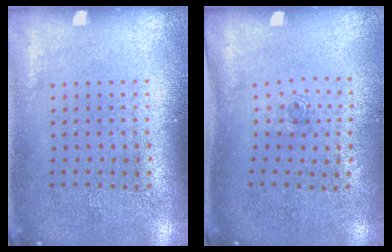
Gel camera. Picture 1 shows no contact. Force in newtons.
{"total": 0.6, "press": 0.3, "slide": 0.5}